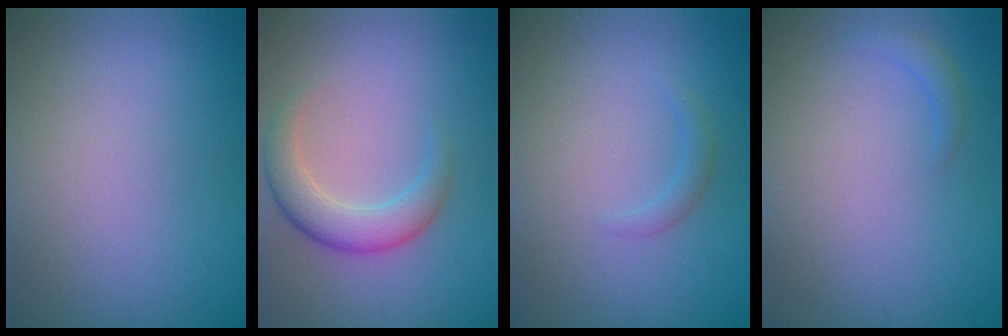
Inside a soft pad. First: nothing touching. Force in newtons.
{"total": 3.7, "press": 3.7, "slide": 0.1}
{"total": 1.0, "press": 1.0, "slide": 0.1}
{"total": 1.1, "press": 1.1, "slide": 0.1}